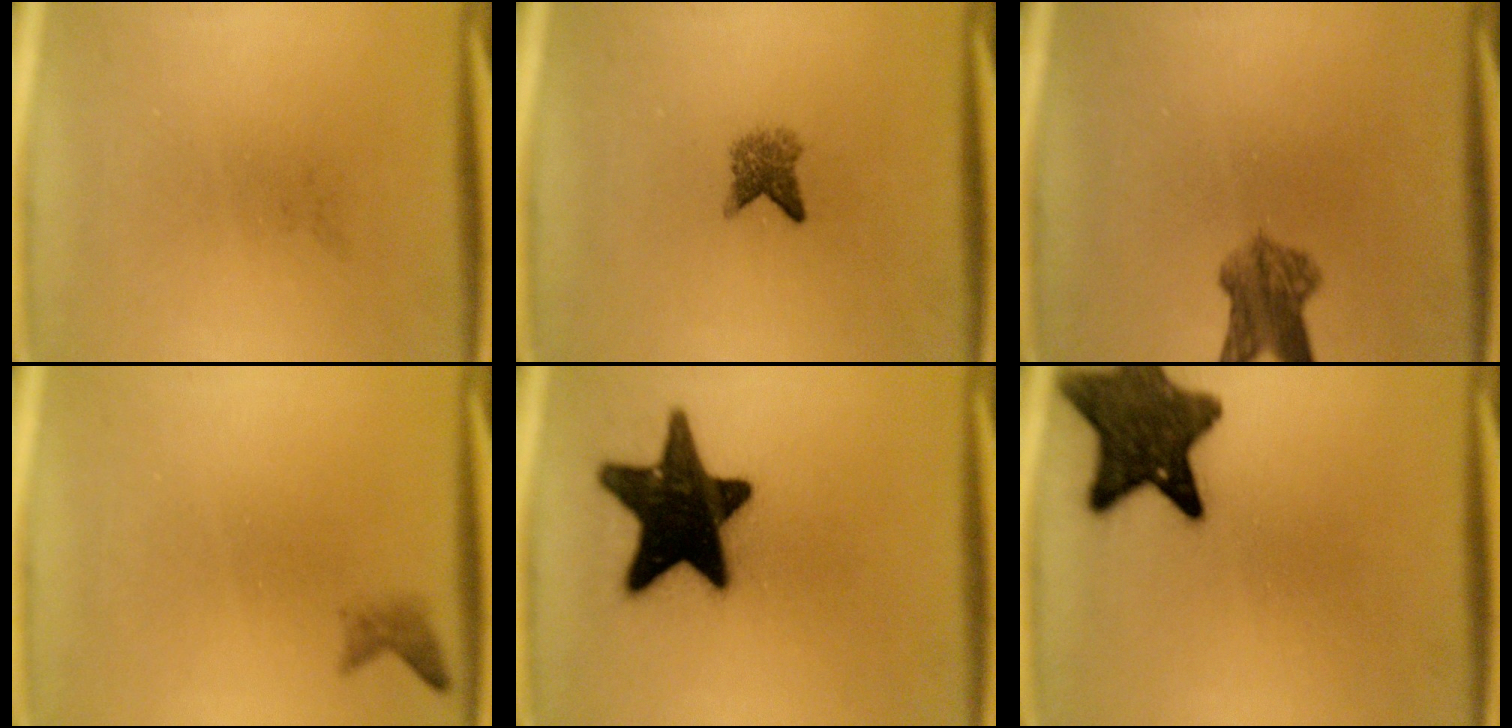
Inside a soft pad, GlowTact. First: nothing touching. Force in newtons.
{"total": 2.7}
{"total": 5.5}
{"total": 1.3}
{"total": 19.0}
{"total": 12.4}